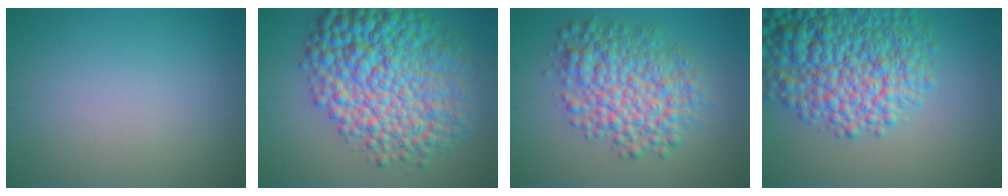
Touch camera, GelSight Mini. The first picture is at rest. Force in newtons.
{"total": 13.0, "press": 13.0, "slide": 0.1}
{"total": 7.5, "press": 7.5, "slide": 0.1}
{"total": 11.7, "press": 11.7, "slide": 0.5}